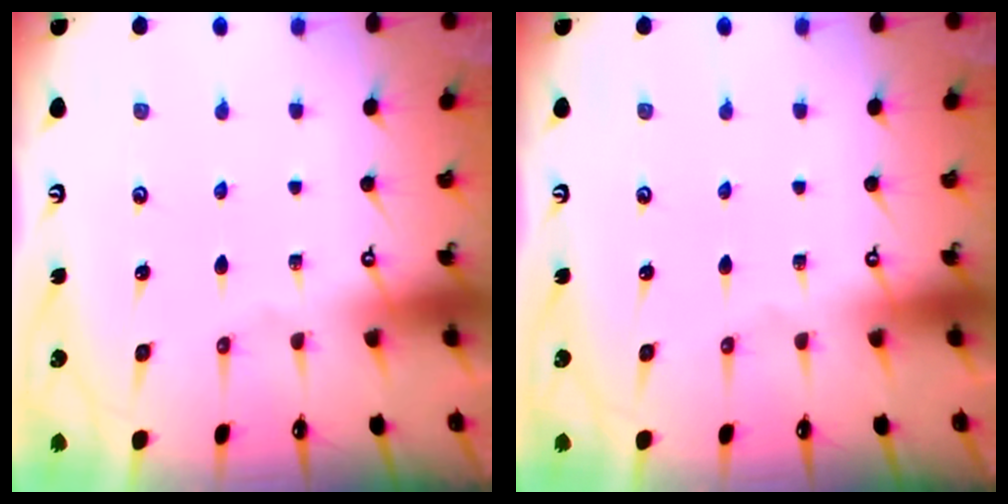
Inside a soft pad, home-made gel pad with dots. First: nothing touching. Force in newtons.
{"total": 0.0}